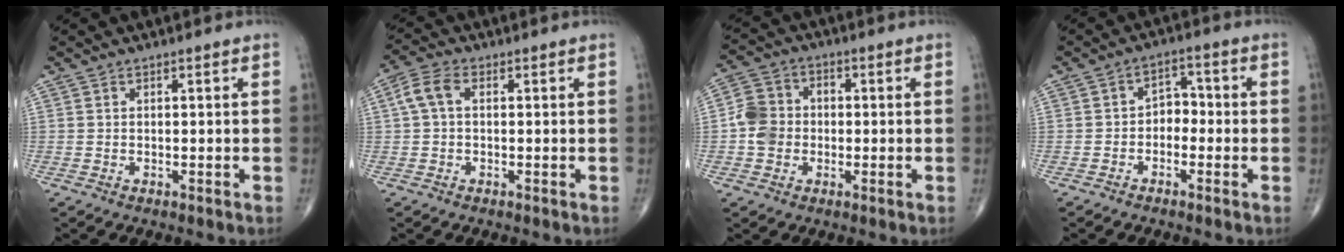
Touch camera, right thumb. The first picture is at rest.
{"total": 4.7, "force": [0.7, 2.8, 3.7], "torque": [-0.080, 0.016, 0.009]}
{"total": 7.2, "force": [-0.9, 6.2, 3.6], "torque": [-0.054, 0.022, -0.028]}
{"total": 4.1, "force": [-1.2, 3.0, 2.5], "torque": [-0.018, 0.025, -0.033]}